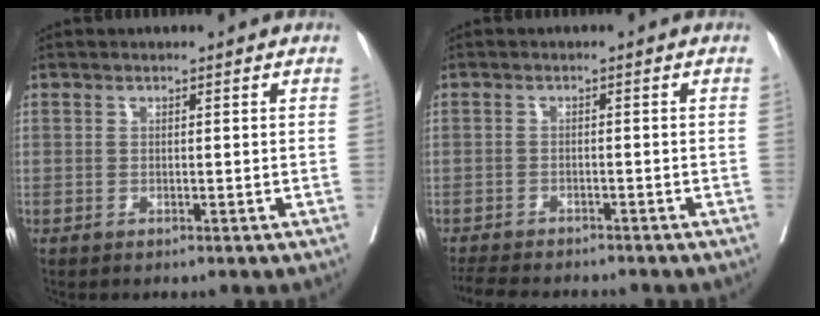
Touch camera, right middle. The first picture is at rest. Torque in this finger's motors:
{"motor_torque": [0.35, -0.48, 0.04, 0.01]}